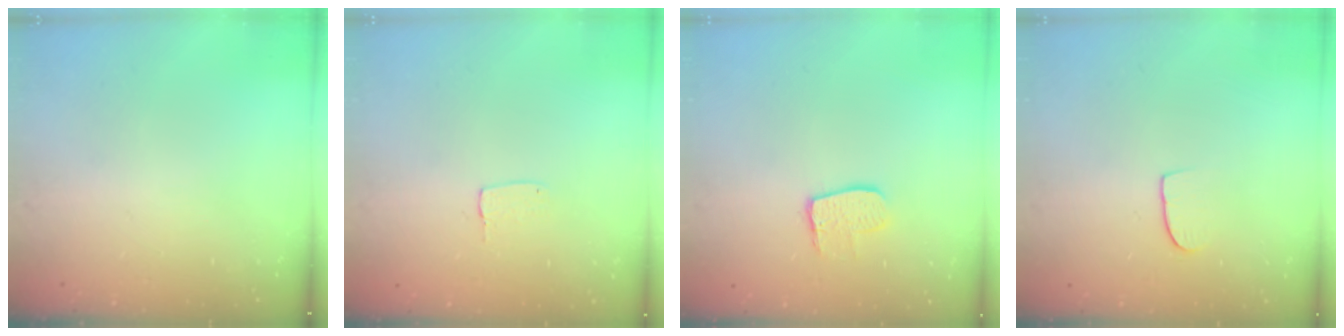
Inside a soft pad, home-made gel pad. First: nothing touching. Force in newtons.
{"total": 3.2, "press": 3.2, "slide": 0.2}
{"total": 8.0, "press": 8.0, "slide": 0.5}
{"total": 6.1, "press": 6.1, "slide": 0.4}